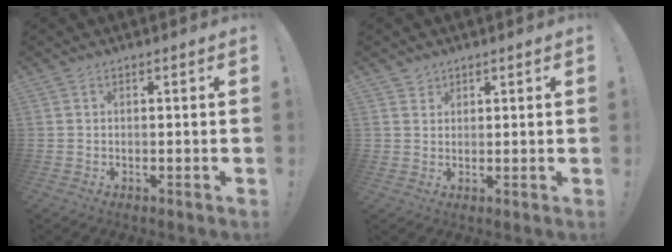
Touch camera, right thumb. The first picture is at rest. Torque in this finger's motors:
{"motor_torque": [-0.04, 0.15, -0.02, 0.05, 0.00]}